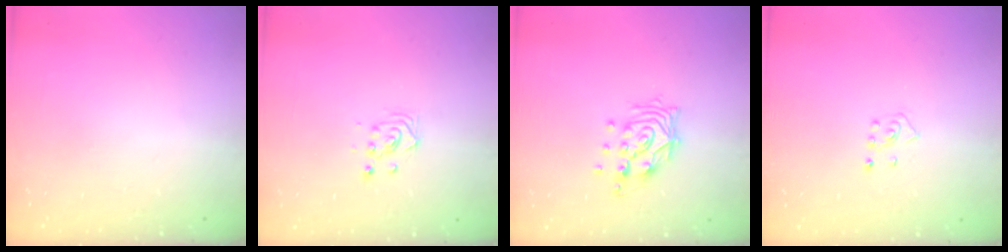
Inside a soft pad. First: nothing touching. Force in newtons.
{"total": 2.9, "press": 2.9, "slide": 0.1}
{"total": 10.8, "press": 10.8, "slide": 0.7}
{"total": 4.2, "press": 4.1, "slide": 0.7}